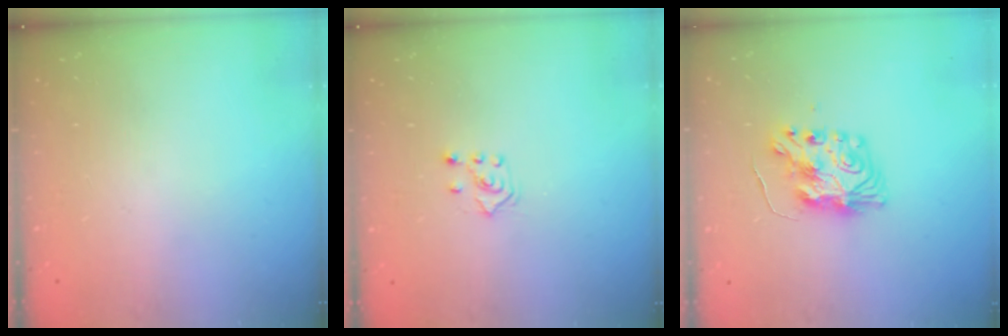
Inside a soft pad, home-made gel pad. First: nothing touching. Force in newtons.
{"total": 4.0, "press": 3.9, "slide": 1.0}
{"total": 9.0, "press": 9.0, "slide": 0.9}